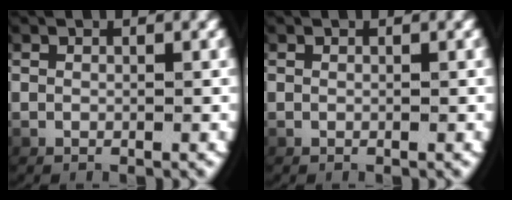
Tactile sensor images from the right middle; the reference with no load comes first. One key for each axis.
{"total": 0.0}